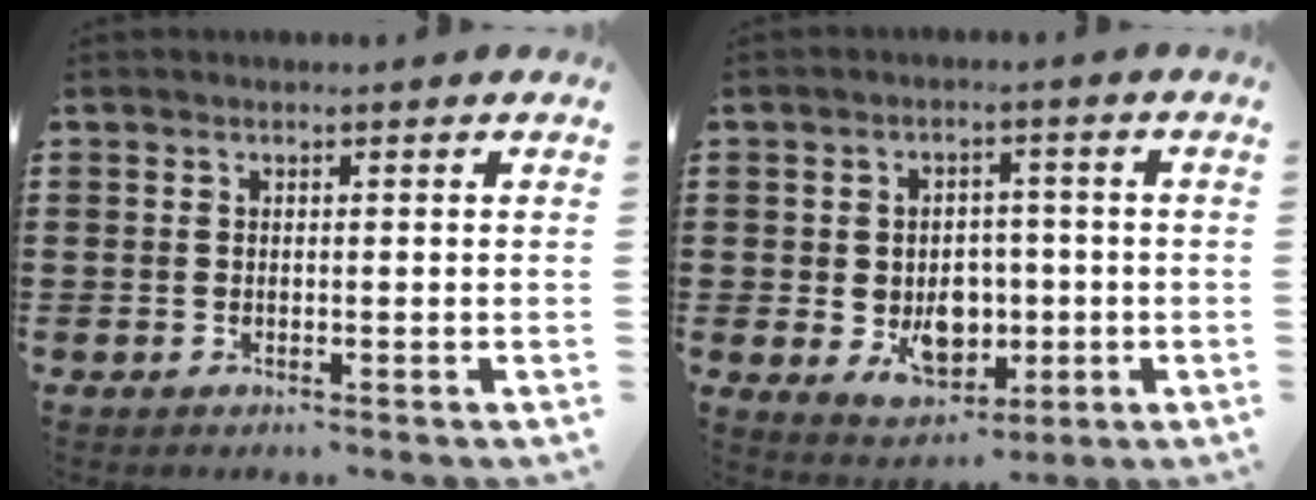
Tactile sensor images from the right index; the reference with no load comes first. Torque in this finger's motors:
{"motor_torque": [2.14, 0.00, 0.24, 0.09]}